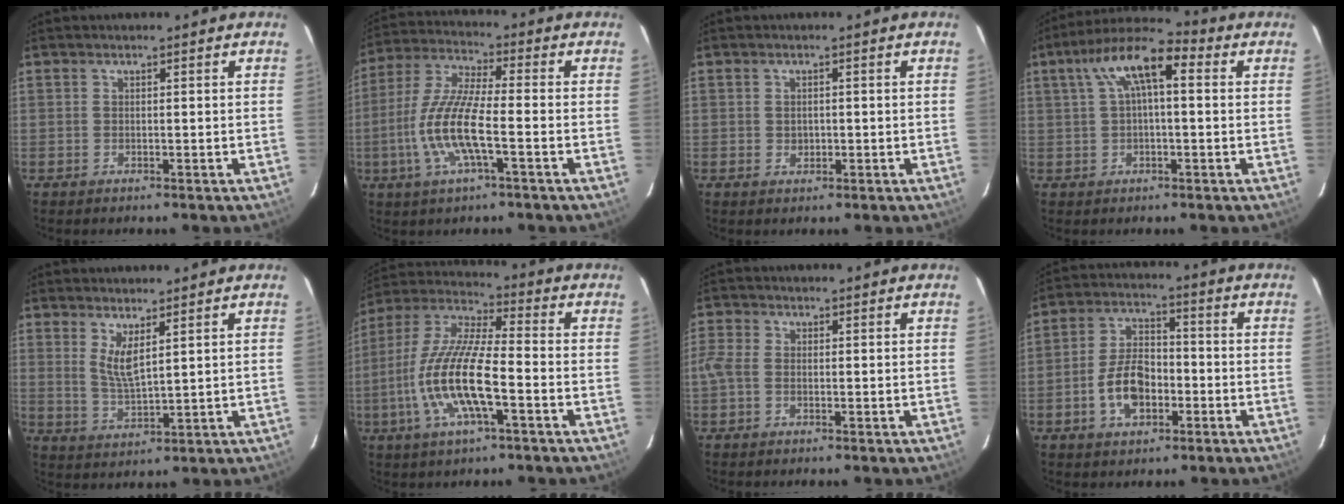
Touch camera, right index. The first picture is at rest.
{"total": 12.5, "force": [-3.5, 2.4, 11.8], "torque": [-0.250, -0.003, -0.072]}
{"total": 1.6, "force": [-0.2, 1.4, 0.7], "torque": [-0.008, 0.002, -0.002]}
{"total": 10.4, "force": [2.8, 3.8, 9.3], "torque": [-0.174, 0.035, 0.044]}
{"total": 4.8, "force": [2.5, 1.0, 4.0], "torque": [-0.076, -0.016, 0.049]}
{"total": 15.7, "force": [-4.9, 3.7, 14.5], "torque": [-0.299, -0.007, -0.101]}
{"total": 3.1, "force": [-0.6, 2.1, 2.3], "torque": [-0.054, 0.002, -0.014]}
{"total": 9.4, "force": [-3.3, 5.6, 6.9], "torque": [-0.138, 0.017, -0.052]}